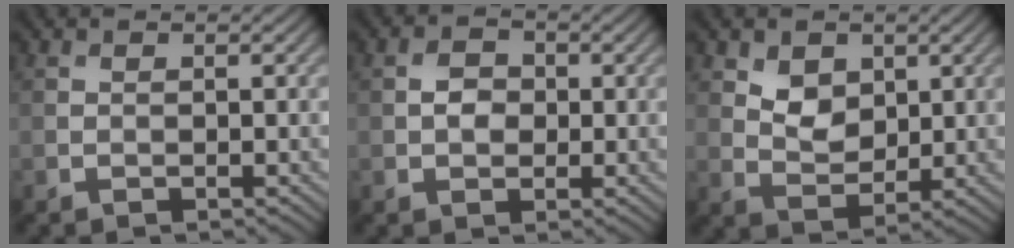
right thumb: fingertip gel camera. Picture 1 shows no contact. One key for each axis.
{"total": 2.6, "fx": 0.0, "fy": 2.1, "fz": 1.5, "tx": -0.025, "ty": -0.001, "tz": -0.005}
{"total": 4.1, "fx": 2.0, "fy": 2.9, "fz": 2.2, "tx": -0.046, "ty": -0.008, "tz": 0.033}